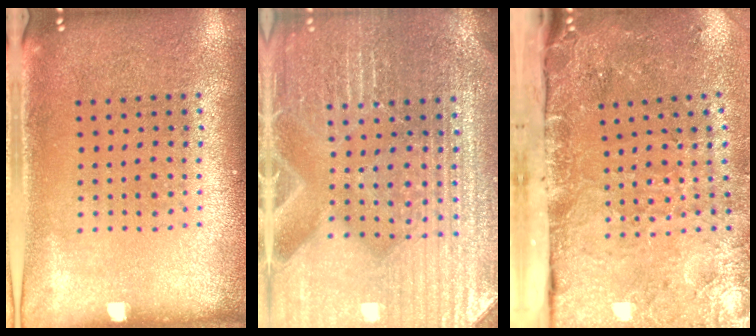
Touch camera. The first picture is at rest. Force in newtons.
{"total": 4.8, "press": 4.6, "slide": 1.5}
{"total": 4.8, "press": 3.6, "slide": 3.1}